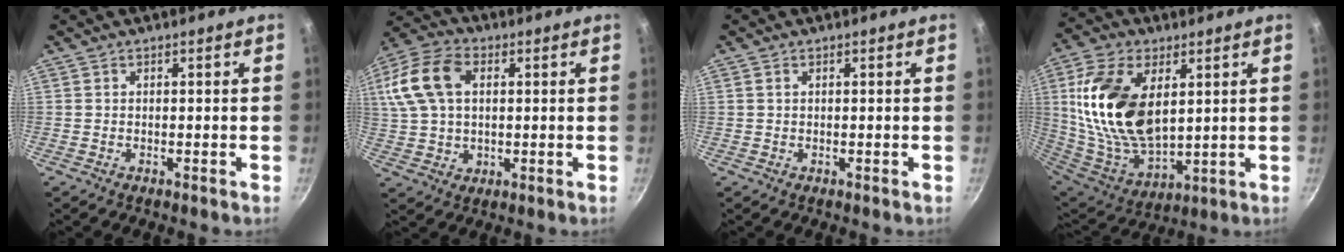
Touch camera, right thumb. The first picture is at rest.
{"total": 16.2, "force": [3.8, 11.1, 11.1], "torque": [-0.221, 0.015, 0.065]}
{"total": 0.5, "force": [0.2, 0.3, 0.3], "torque": [-0.006, 0.002, 0.003]}
{"total": 21.3, "force": [5.0, 12.3, 16.7], "torque": [-0.311, -0.027, 0.108]}